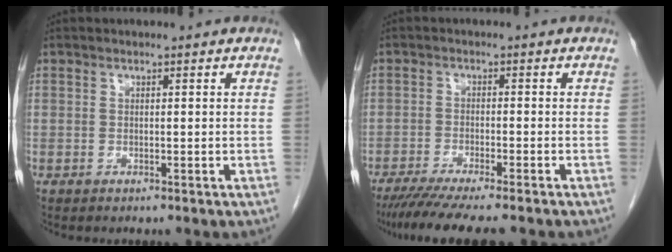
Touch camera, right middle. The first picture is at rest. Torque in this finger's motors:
{"motor_torque": [0.83, -0.66, 0.29, 0.07]}